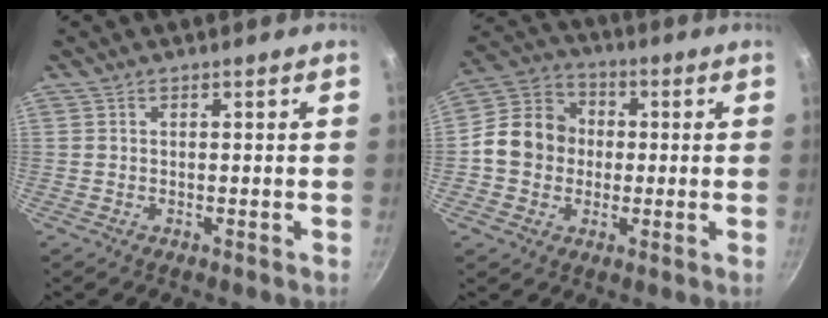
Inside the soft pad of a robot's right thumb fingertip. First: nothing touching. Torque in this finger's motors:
{"motor_torque": [0.58, 2.28, 0.61, -0.99, 0.13]}